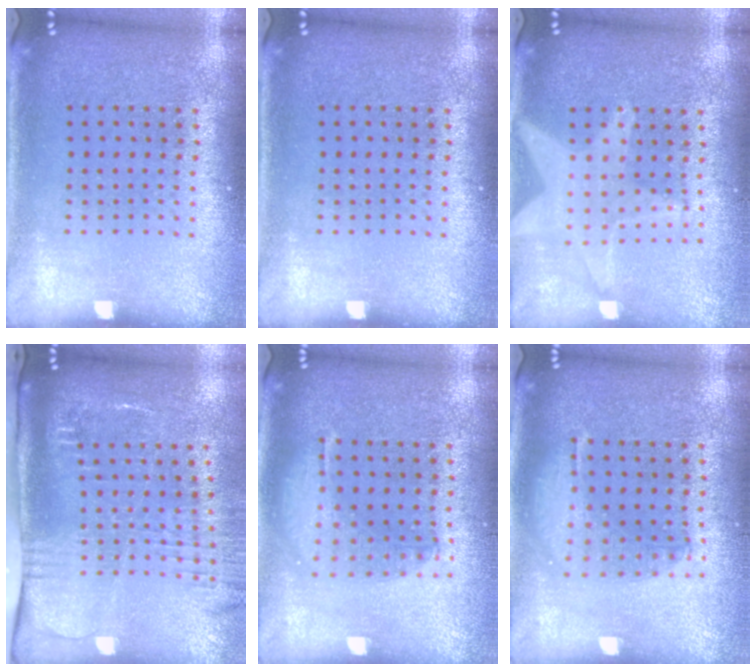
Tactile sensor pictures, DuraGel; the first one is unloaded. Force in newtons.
{"total": 0.0}
{"total": 1.9, "press": 1.6, "slide": 1.0}
{"total": 2.7, "press": 2.0, "slide": 1.8}
{"total": 1.4, "press": 1.3, "slide": 0.5}
{"total": 1.4, "press": 1.3, "slide": 0.5}